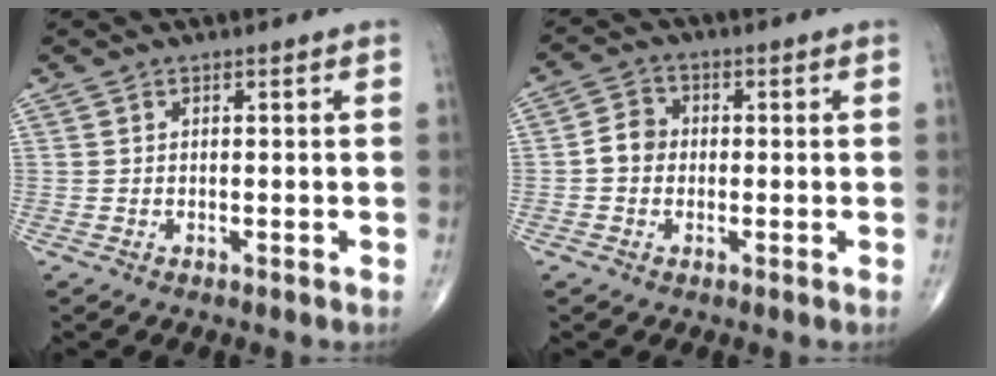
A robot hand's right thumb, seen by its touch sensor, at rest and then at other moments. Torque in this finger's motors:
{"motor_torque": [0.78, 0.71, 0.27, -0.15, 0.03]}